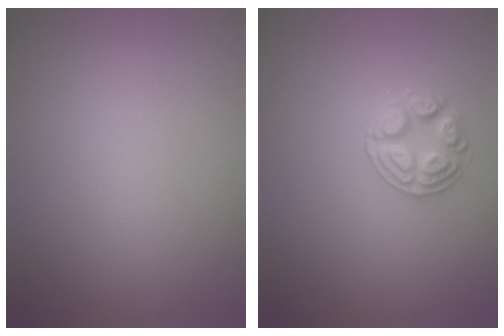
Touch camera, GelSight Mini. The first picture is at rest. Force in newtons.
{"total": 2.7, "press": 2.6, "slide": 0.4}